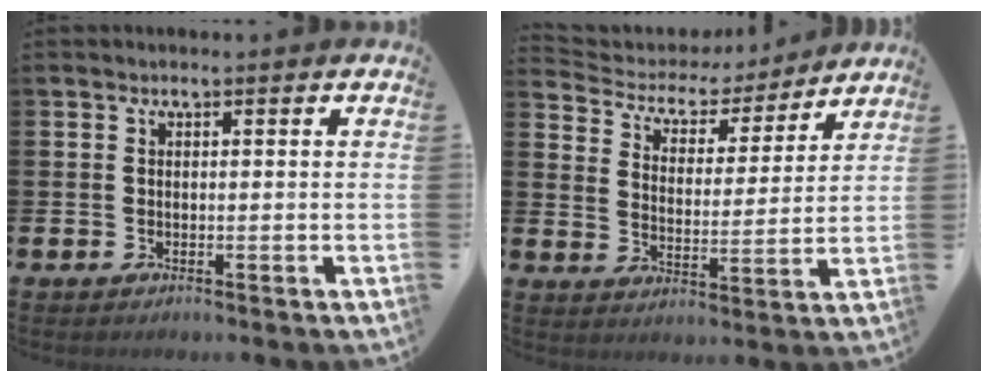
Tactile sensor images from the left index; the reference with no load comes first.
{"total": 5.1, "force": [4.5, 2.4, 0.7], "torque": [-0.043, -0.037, 0.069]}